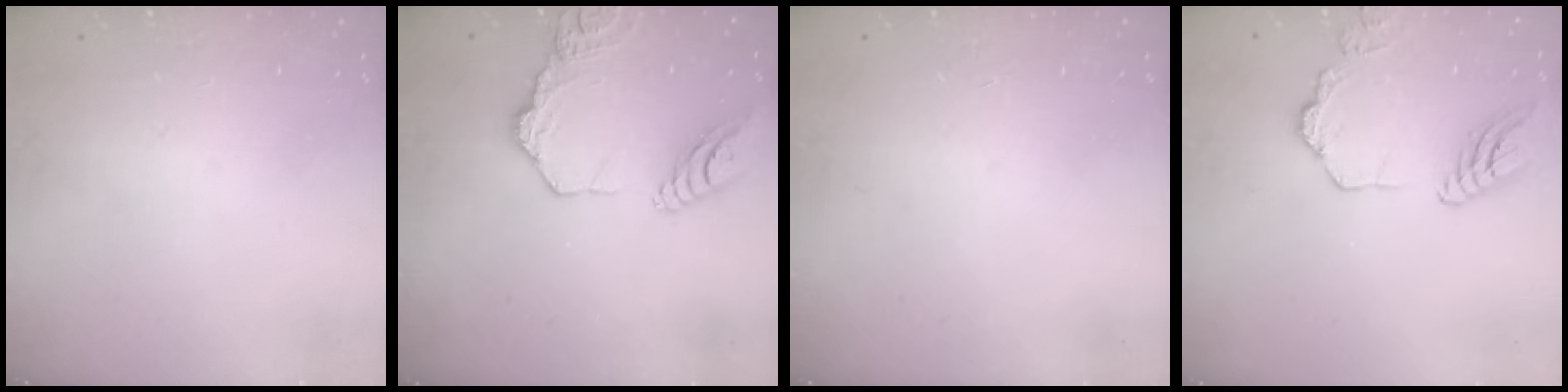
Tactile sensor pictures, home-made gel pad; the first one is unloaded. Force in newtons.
{"total": 15.4, "press": 15.3, "slide": 1.5}
{"total": 0.0}
{"total": 12.2, "press": 12.2, "slide": 0.5}